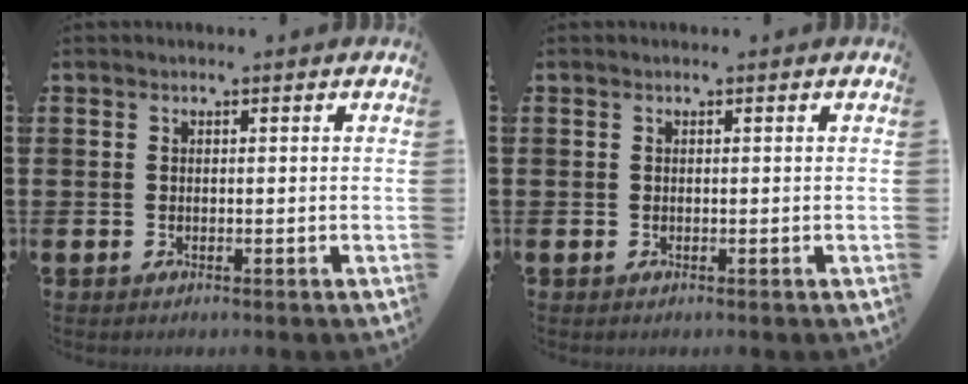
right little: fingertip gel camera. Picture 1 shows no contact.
{"total": 0.0}